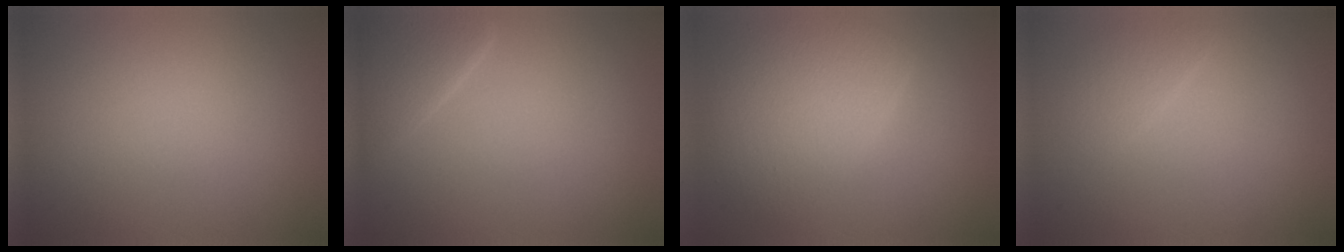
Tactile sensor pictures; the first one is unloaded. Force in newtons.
{"total": 2.7, "press": 2.6, "slide": 0.2}
{"total": 5.8, "press": 5.8, "slide": 0.2}
{"total": 1.3, "press": 1.3, "slide": 0.1}